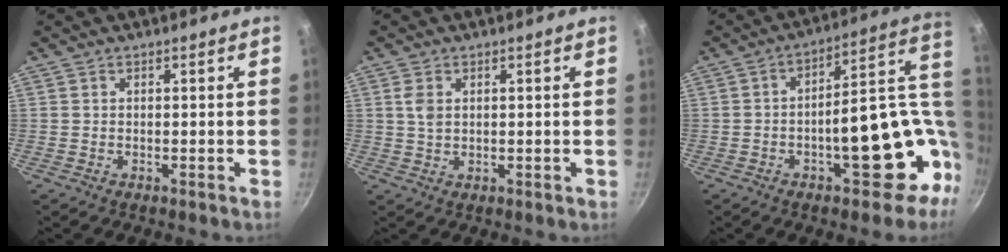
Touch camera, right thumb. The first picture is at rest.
{"total": 3.2, "force": [1.0, 2.1, 2.2], "torque": [-0.039, -0.003, 0.020]}
{"total": 21.1, "force": [-3.5, 10.0, 18.2], "torque": [-0.172, 0.037, -0.033]}